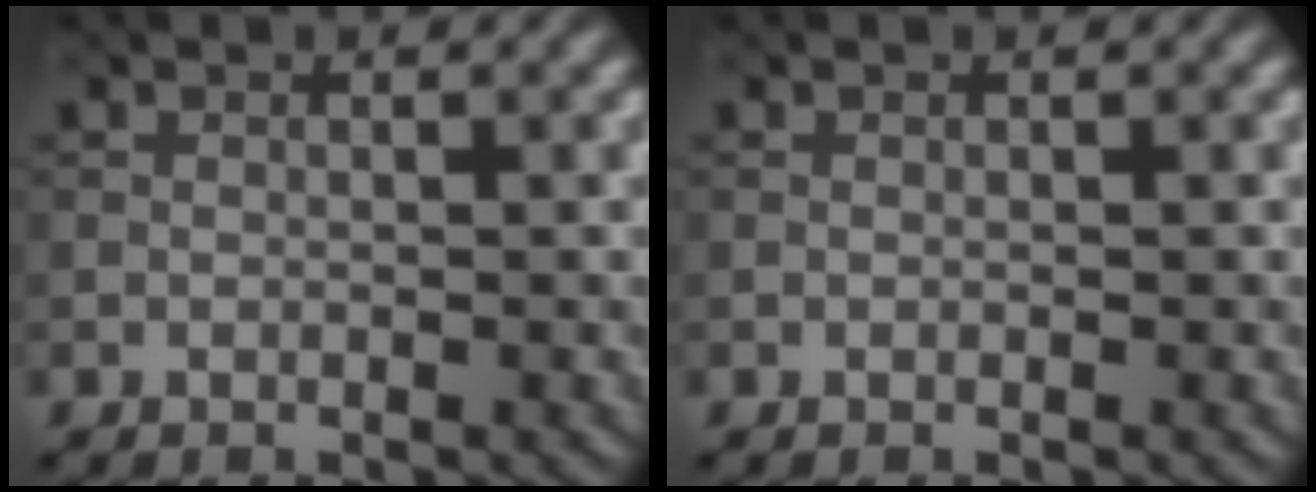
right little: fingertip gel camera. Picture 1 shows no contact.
{"total": 0.0}